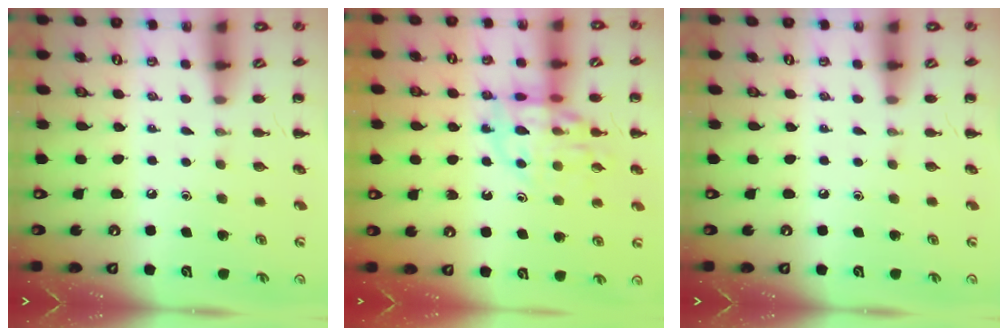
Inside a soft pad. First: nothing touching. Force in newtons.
{"total": 13.3, "press": 13.2, "slide": 2.0}
{"total": 0.0}